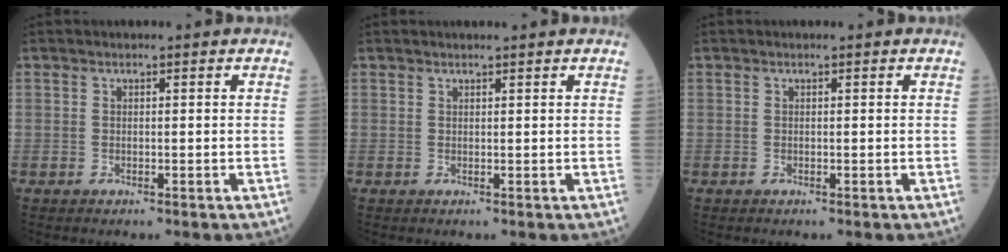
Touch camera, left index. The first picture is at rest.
{"total": 1.2, "force": [1.1, -0.2, 0.3], "torque": [-0.009, 0.005, 0.022]}
{"total": 0.0}